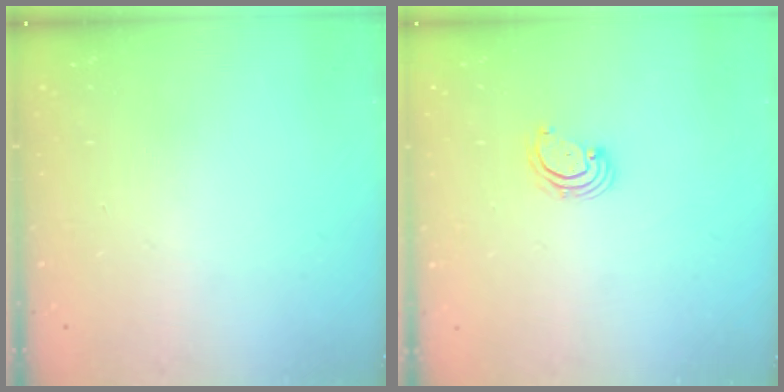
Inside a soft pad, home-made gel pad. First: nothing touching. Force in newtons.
{"total": 2.7, "press": 2.6, "slide": 0.6}